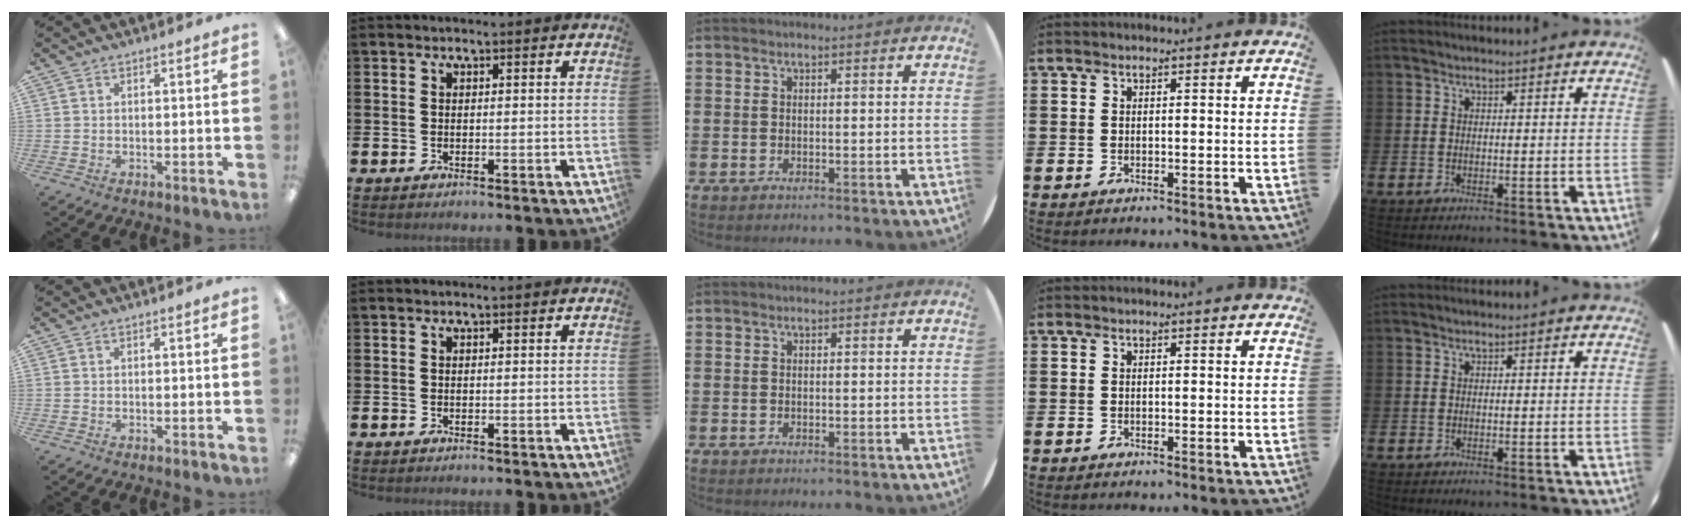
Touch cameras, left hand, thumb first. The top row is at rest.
{}